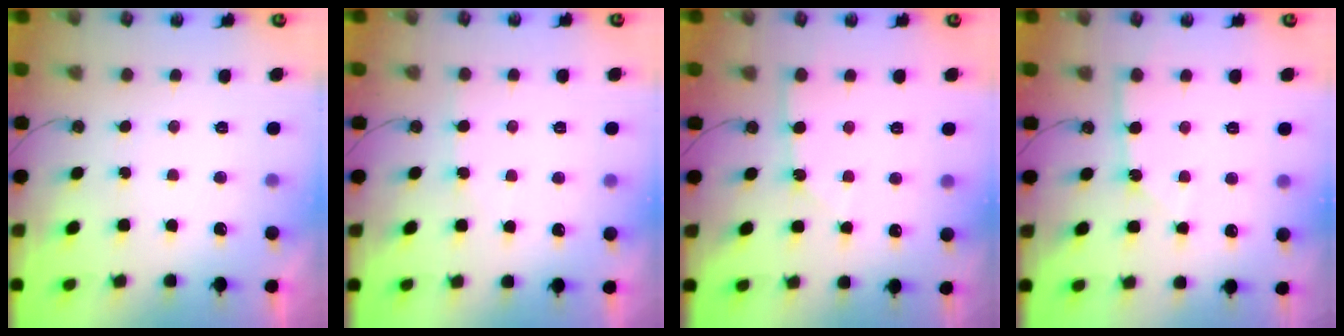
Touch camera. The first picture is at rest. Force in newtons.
{"total": 2.9, "press": 2.9, "slide": 0.5}
{"total": 2.9, "press": 2.9, "slide": 0.3}
{"total": 2.8, "press": 2.8, "slide": 0.1}